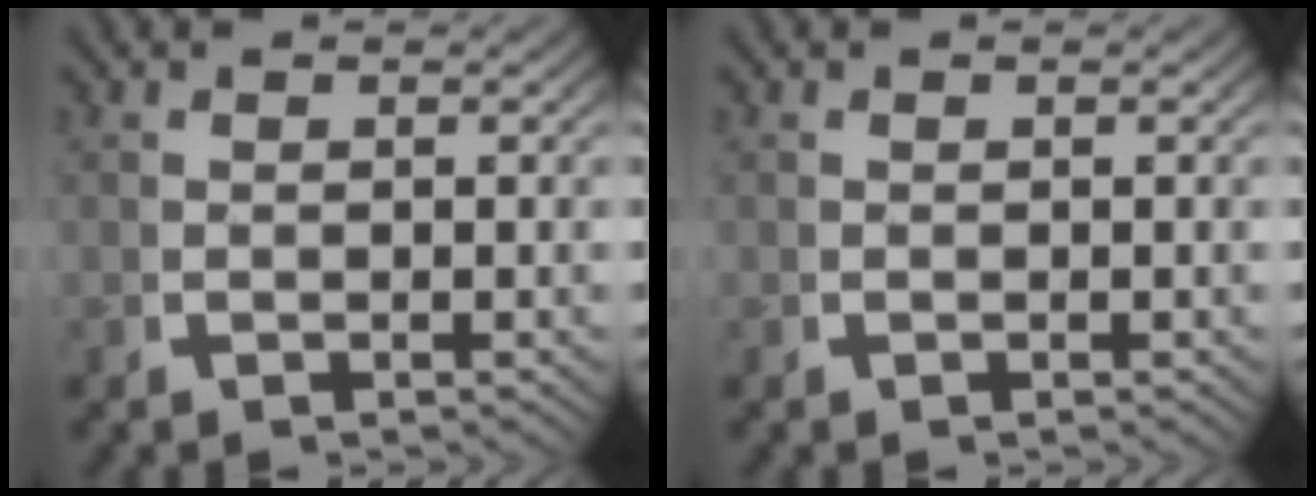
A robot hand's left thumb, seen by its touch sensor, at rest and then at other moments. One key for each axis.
{"total": 0.0}